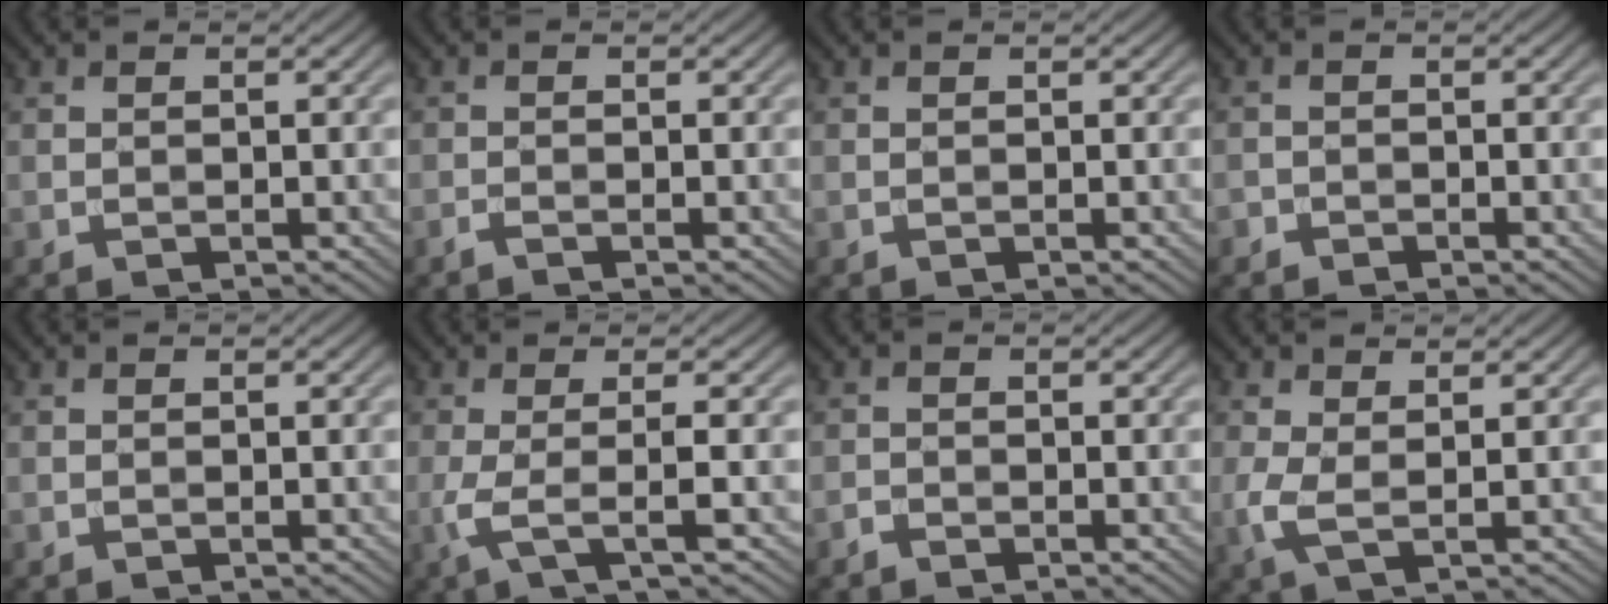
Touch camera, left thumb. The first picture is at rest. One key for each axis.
{"total": 0.9, "fx": -0.7, "fy": 0.0, "fz": 0.5, "tx": -0.010, "ty": 0.002, "tz": -0.018}
{"total": 0.0}
{"total": 1.0, "fx": -0.9, "fy": 0.5, "fz": 0.1, "tx": -0.001, "ty": -0.002, "tz": -0.020}
{"total": 0.0}
{"total": 4.1, "fx": -0.8, "fy": 0.7, "fz": 4.0, "tx": -0.075, "ty": -0.001, "tz": -0.028}
{"total": 0.9, "fx": -0.8, "fy": 0.3, "fz": 0.3, "tx": -0.005, "ty": 0.001, "tz": -0.019}
{"total": 3.1, "fx": 0.6, "fy": 1.2, "fz": 2.8, "tx": -0.079, "ty": 0.000, "tz": 0.009}